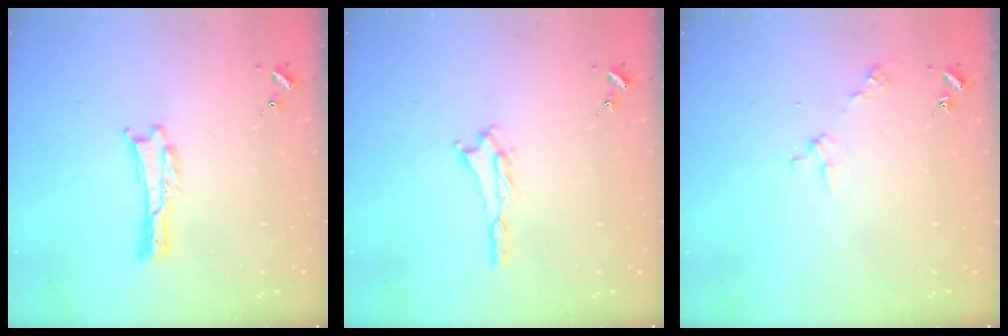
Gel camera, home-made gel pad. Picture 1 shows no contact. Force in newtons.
{"total": 1.3, "press": 1.3, "slide": 0.2}
{"total": 2.9, "press": 2.9, "slide": 0.2}